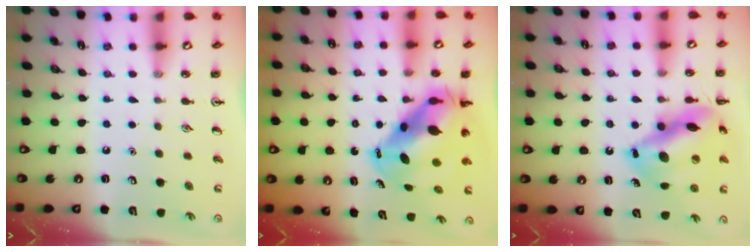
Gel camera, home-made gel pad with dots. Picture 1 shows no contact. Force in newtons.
{"total": 11.1, "press": 10.7, "slide": 3.1}
{"total": 16.9, "press": 16.8, "slide": 1.8}